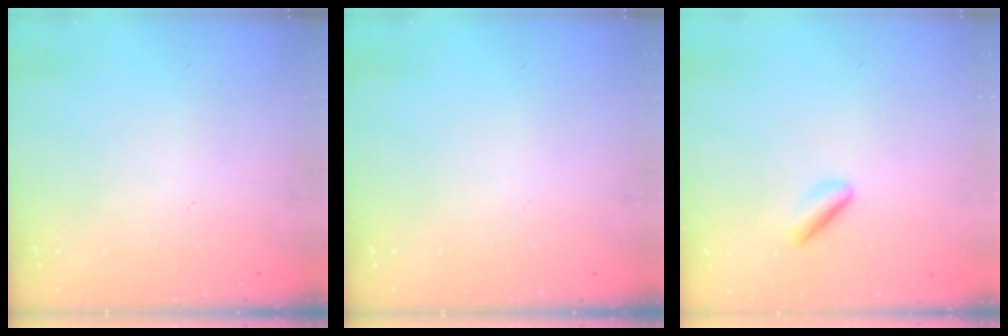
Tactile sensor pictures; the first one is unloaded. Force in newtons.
{"total": 0.0}
{"total": 2.4, "press": 2.4, "slide": 0.4}